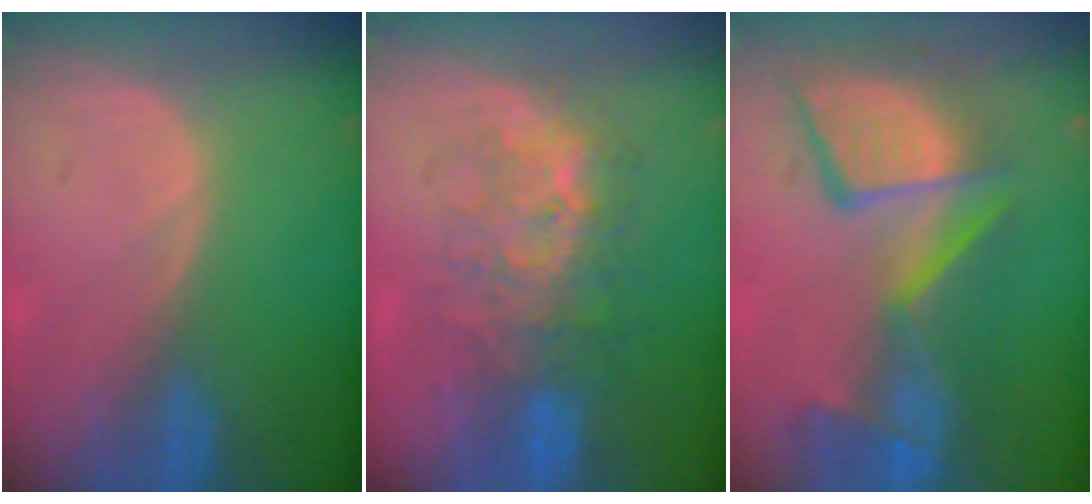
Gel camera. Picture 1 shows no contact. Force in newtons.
{"total": 7.9, "press": 7.8, "slide": 1.5}
{"total": 12.6, "press": 11.2, "slide": 5.8}